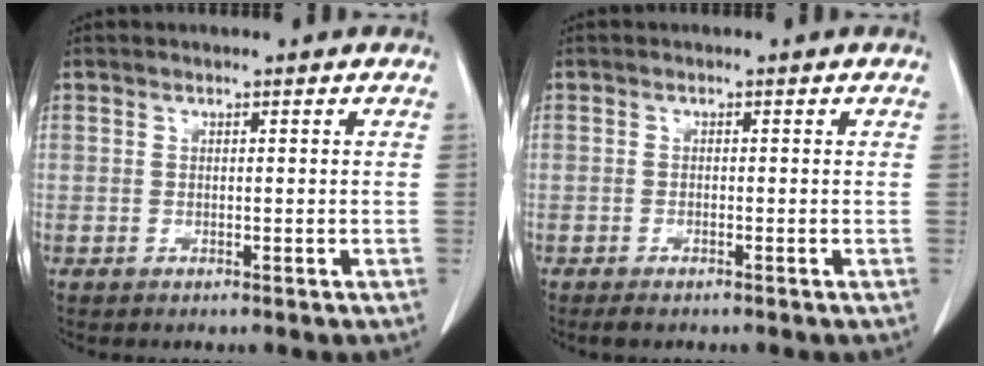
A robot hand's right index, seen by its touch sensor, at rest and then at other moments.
{"total": 1.7, "force": [-1.3, 0.3, 1.0], "torque": [-0.015, -0.003, -0.020]}